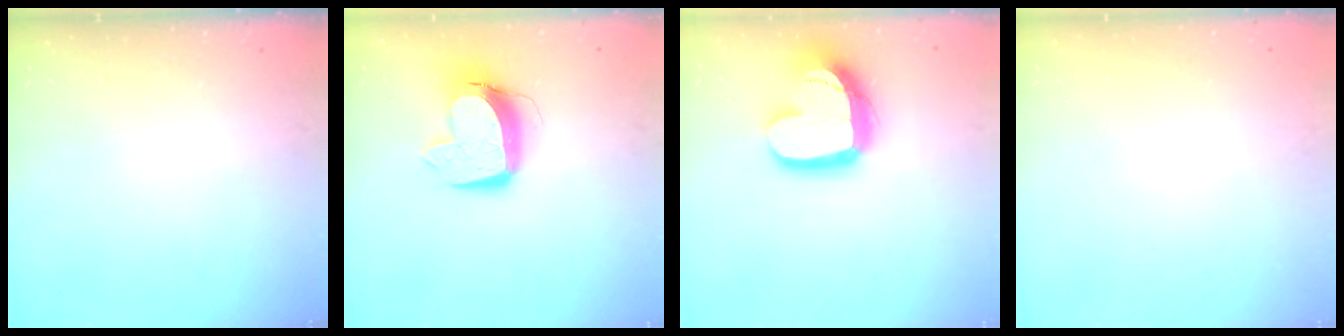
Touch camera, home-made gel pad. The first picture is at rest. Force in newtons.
{"total": 12.5, "press": 12.4, "slide": 1.5}
{"total": 17.1, "press": 17.0, "slide": 1.5}
{"total": 0.0}